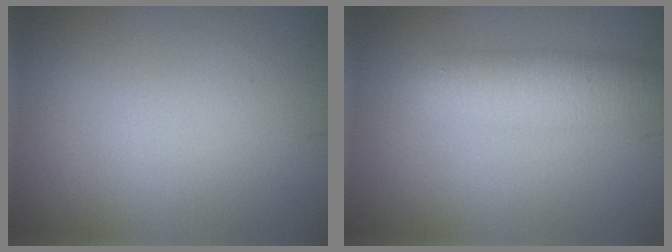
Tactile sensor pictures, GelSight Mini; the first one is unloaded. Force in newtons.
{"total": 4.6, "press": 4.6, "slide": 0.2}